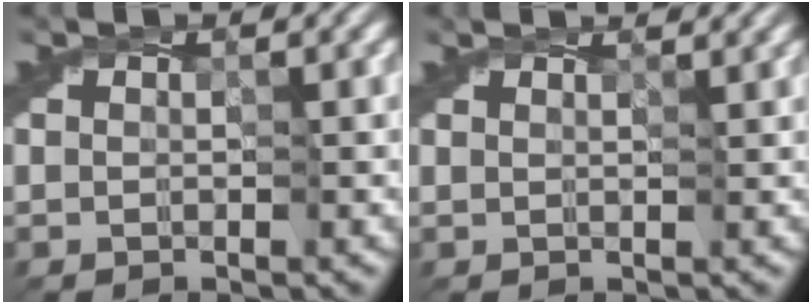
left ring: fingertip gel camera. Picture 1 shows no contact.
{"total": 1.7, "force": [1.5, 0.4, 0.8], "torque": [-0.011, 0.003, 0.005]}